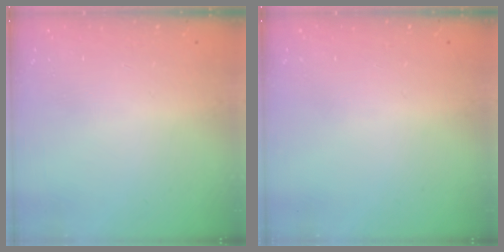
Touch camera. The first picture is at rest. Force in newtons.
{"total": 0.0}